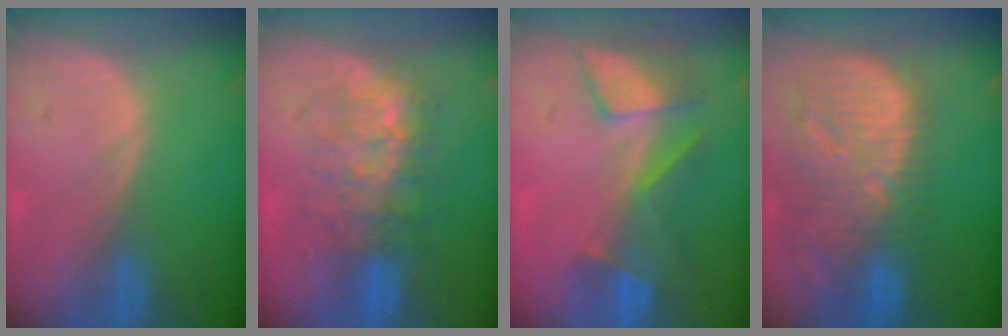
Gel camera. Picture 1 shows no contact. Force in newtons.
{"total": 8.0, "press": 7.8, "slide": 1.8}
{"total": 8.6, "press": 7.3, "slide": 4.5}
{"total": 13.2, "press": 11.5, "slide": 6.5}